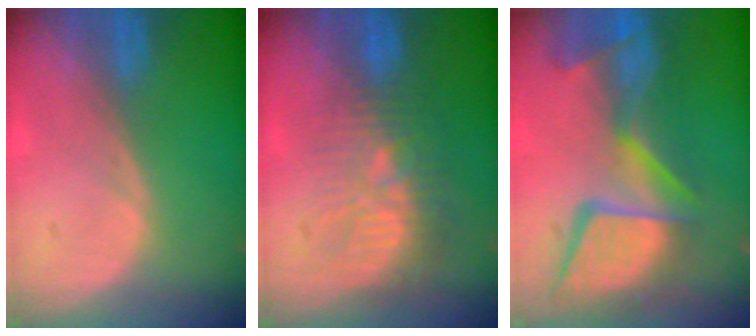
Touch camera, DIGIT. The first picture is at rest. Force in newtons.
{"total": 10.1, "press": 9.0, "slide": 4.5}
{"total": 13.8, "press": 11.3, "slide": 8.0}